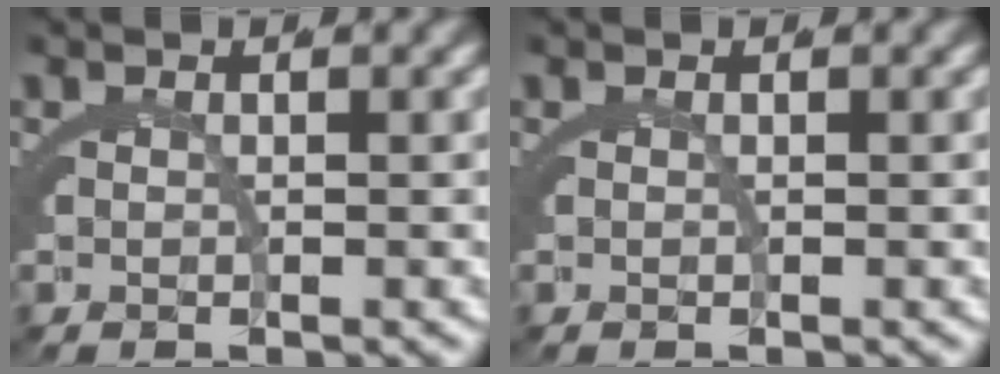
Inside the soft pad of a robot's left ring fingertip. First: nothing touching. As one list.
[{"total": 0.0}]